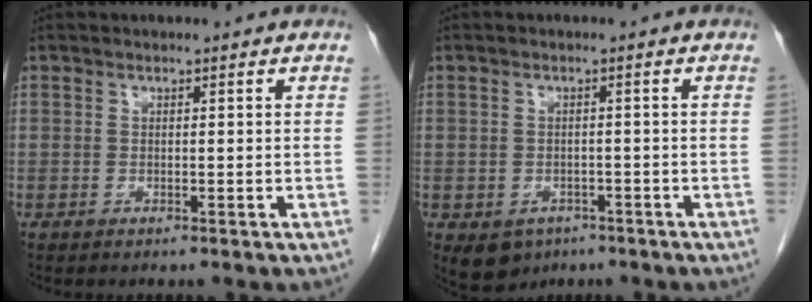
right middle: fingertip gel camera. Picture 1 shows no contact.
{"total": 5.2, "force": [-3.1, 3.7, 1.8], "torque": [-0.032, -0.001, -0.039]}